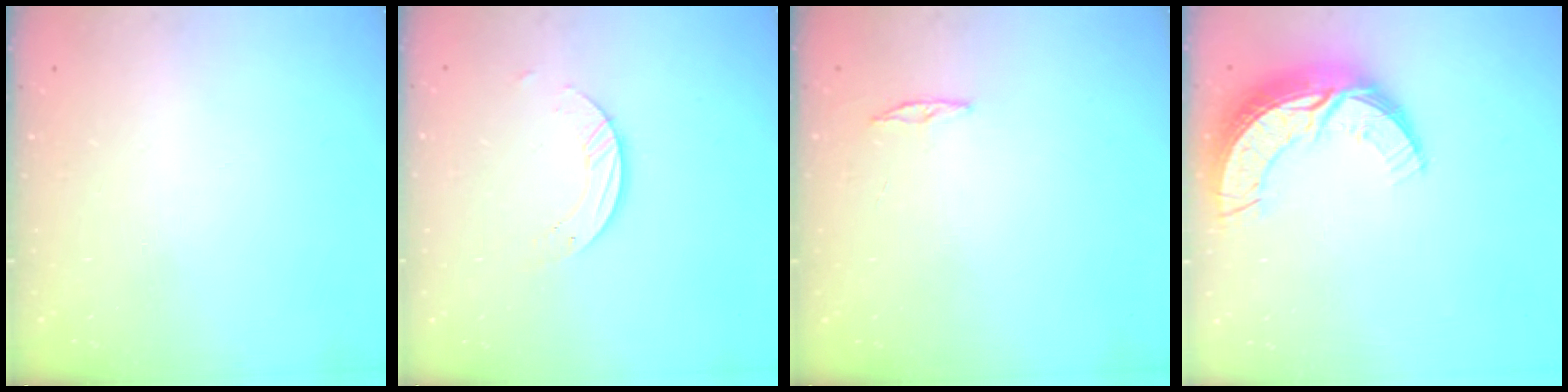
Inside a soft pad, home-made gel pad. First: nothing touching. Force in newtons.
{"total": 4.6, "press": 4.6, "slide": 0.5}
{"total": 3.0, "press": 2.9, "slide": 0.3}
{"total": 13.0, "press": 12.9, "slide": 1.0}